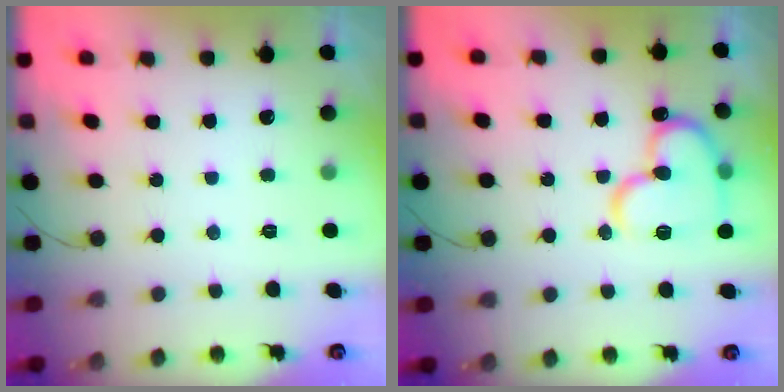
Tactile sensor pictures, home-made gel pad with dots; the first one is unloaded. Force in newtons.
{"total": 16.4, "press": 16.3, "slide": 2.0}